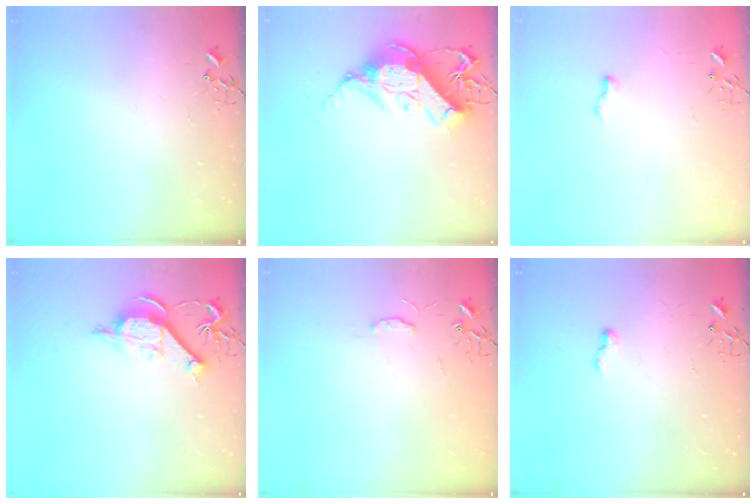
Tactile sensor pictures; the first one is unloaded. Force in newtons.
{"total": 16.9, "press": 16.7, "slide": 2.5}
{"total": 6.1, "press": 6.0, "slide": 0.7}
{"total": 10.2, "press": 10.2, "slide": 0.5}
{"total": 4.9, "press": 4.9, "slide": 0.7}
{"total": 5.4, "press": 5.3, "slide": 0.6}